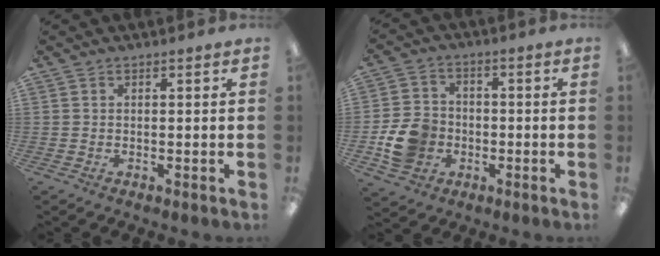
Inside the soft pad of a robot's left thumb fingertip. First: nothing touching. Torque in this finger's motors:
{"motor_torque": [-0.16, 0.60, 0.33, -0.23, 0.04]}